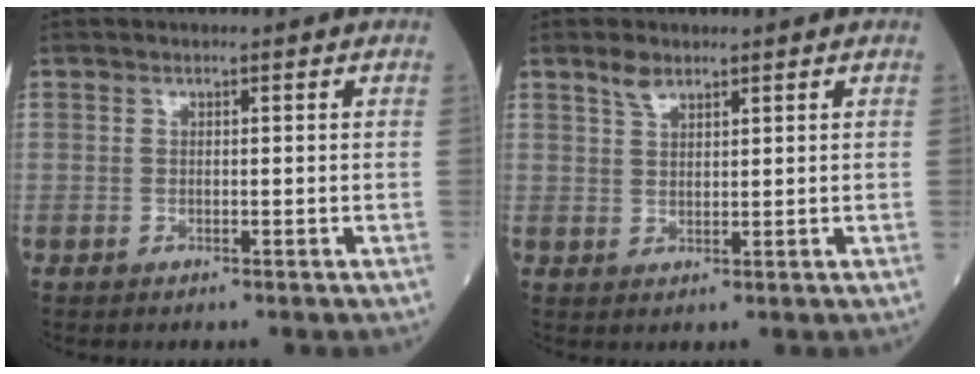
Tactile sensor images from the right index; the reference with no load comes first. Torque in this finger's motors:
{"motor_torque": [0.21, 0.14, 0.11, 0.03]}